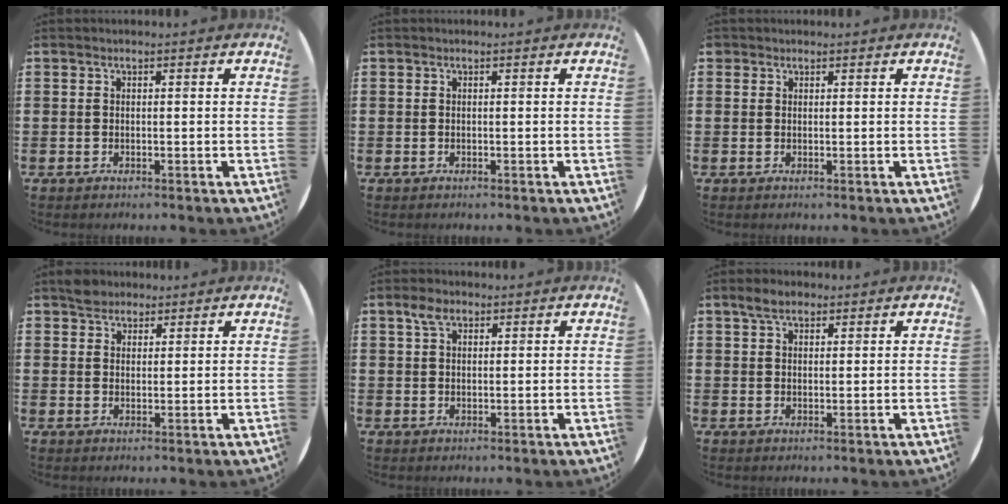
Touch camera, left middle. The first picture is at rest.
{"total": 0.0}
{"total": 0.7, "force": [0.6, 0.4, -0.1], "torque": [0.002, 0.004, 0.011]}
{"total": 2.6, "force": [2.3, 1.2, 0.0], "torque": [0.003, 0.005, 0.044]}
{"total": 2.8, "force": [1.8, 1.5, 1.5], "torque": [-0.024, 0.004, 0.031]}
{"total": 3.1, "force": [2.4, 1.4, 1.4], "torque": [-0.015, 0.001, 0.041]}